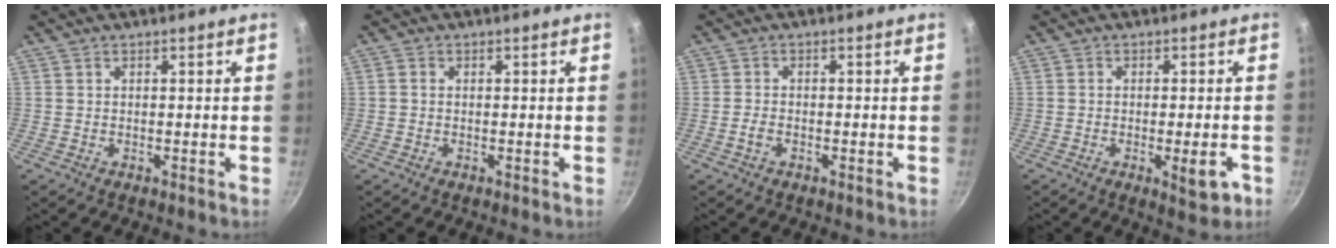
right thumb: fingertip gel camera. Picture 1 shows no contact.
{"total": 0.8, "force": [-0.1, 0.7, 0.4], "torque": [-0.008, 0.004, -0.003]}
{"total": 1.7, "force": [-0.8, 1.1, 1.1], "torque": [-0.028, 0.011, -0.016]}
{"total": 5.7, "force": [-2.1, 1.7, 5.0], "torque": [-0.059, 0.004, -0.024]}